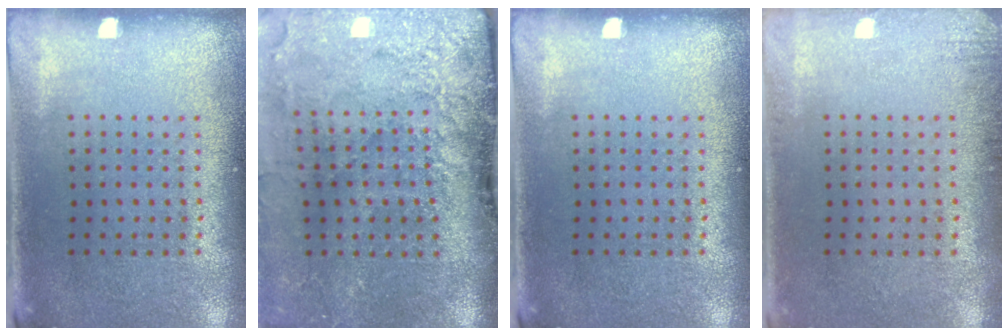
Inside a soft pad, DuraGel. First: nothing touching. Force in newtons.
{"total": 4.7, "press": 3.6, "slide": 3.1}
{"total": 0.0}
{"total": 1.4, "press": 1.4, "slide": 0.2}